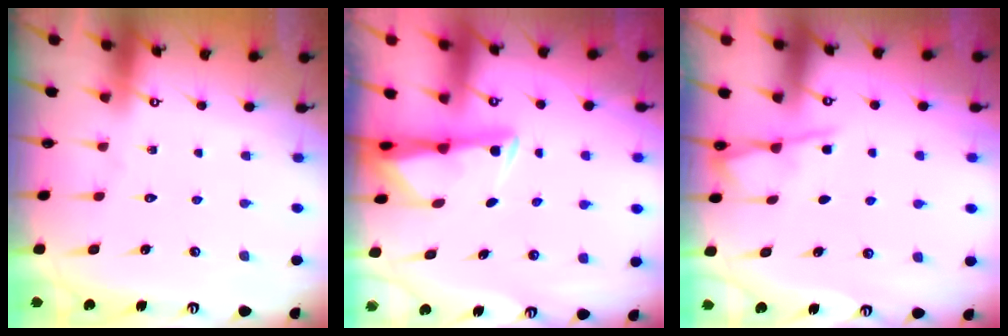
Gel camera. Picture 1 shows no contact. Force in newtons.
{"total": 3.2, "press": 3.1, "slide": 0.5}
{"total": 3.4, "press": 3.4, "slide": 0.5}